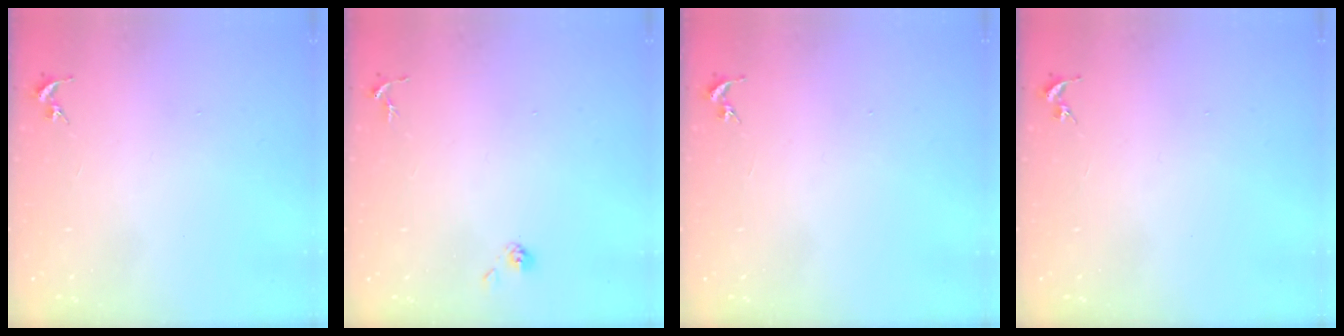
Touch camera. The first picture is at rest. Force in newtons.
{"total": 5.1, "press": 5.0, "slide": 0.4}
{"total": 0.0}
{"total": 0.0}